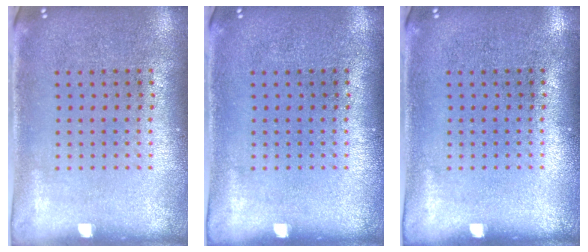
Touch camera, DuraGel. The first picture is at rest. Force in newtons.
{"total": 0.0}
{"total": 0.0}